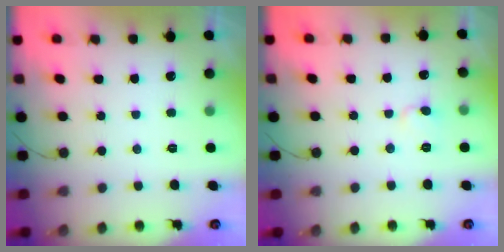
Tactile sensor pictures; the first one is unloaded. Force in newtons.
{"total": 3.9, "press": 3.9, "slide": 0.3}